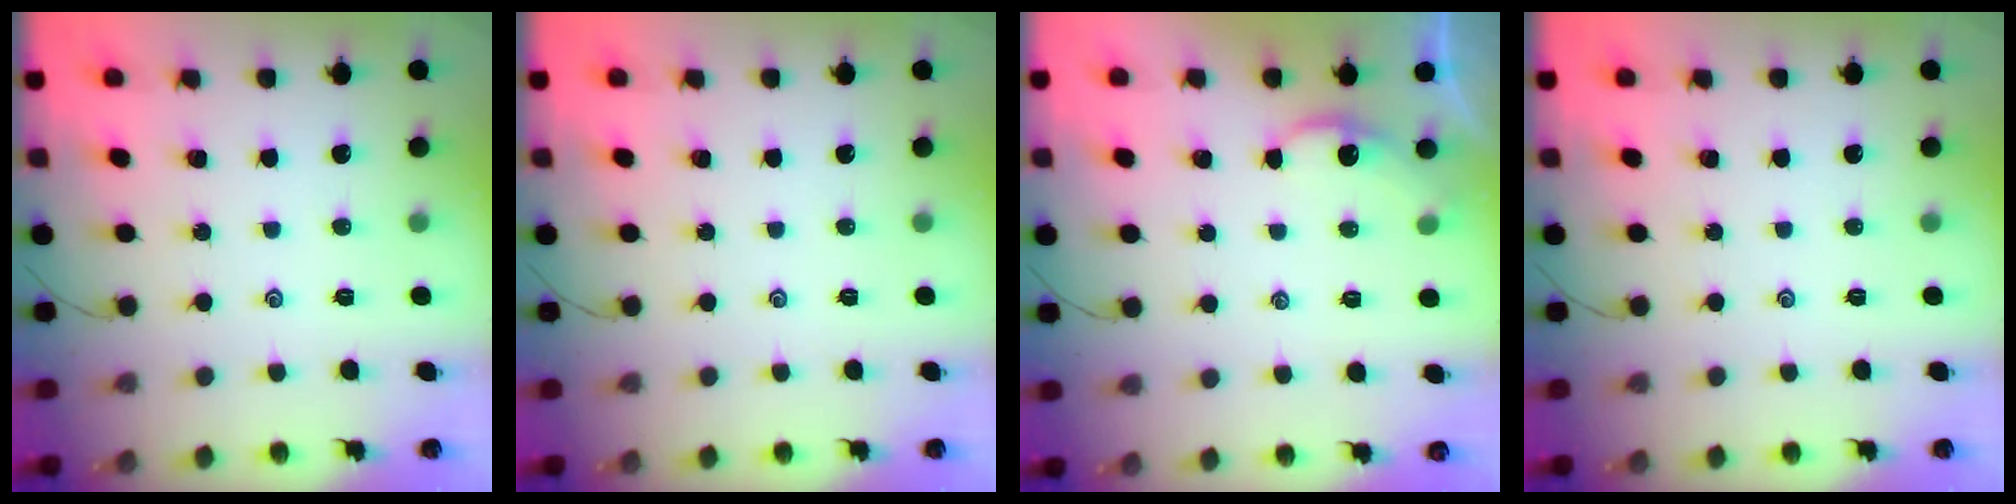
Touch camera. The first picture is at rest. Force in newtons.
{"total": 0.0}
{"total": 1.6, "press": 1.5, "slide": 0.2}
{"total": 0.0}